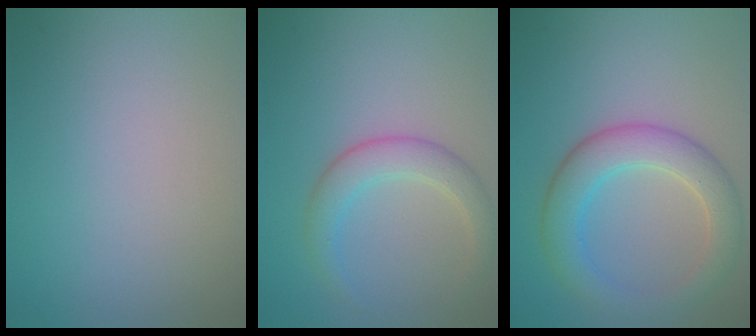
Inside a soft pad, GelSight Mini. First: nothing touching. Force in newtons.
{"total": 3.2, "press": 3.2, "slide": 0.1}
{"total": 5.5, "press": 5.5, "slide": 0.2}